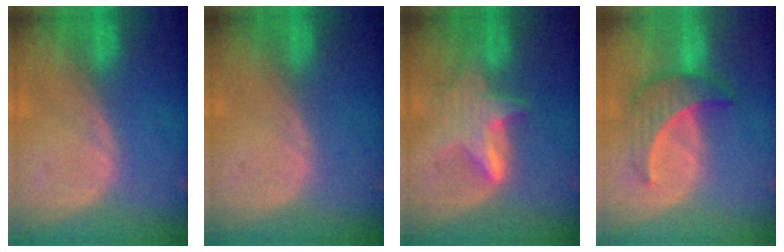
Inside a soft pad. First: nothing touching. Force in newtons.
{"total": 0.0}
{"total": 5.9, "press": 5.8, "slide": 0.8}
{"total": 6.5, "press": 6.3, "slide": 1.4}